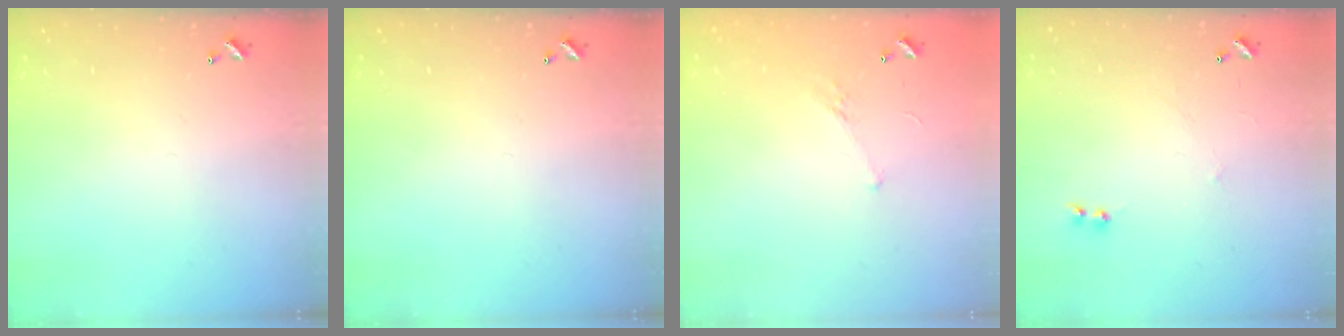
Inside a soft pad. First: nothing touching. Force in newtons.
{"total": 0.0}
{"total": 5.0, "press": 4.9, "slide": 0.8}
{"total": 1.2, "press": 1.2, "slide": 0.3}